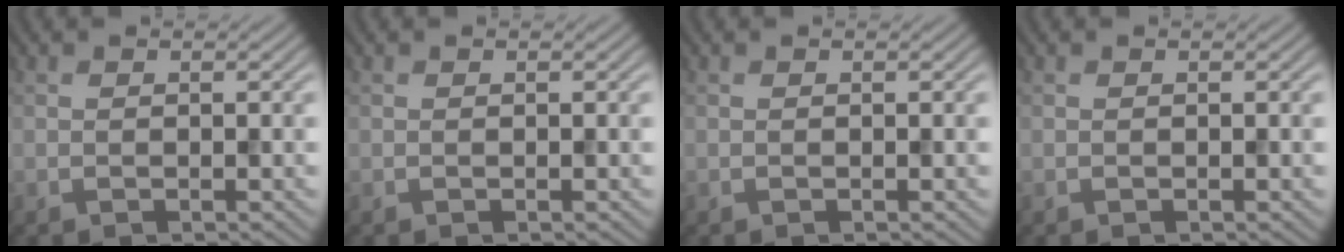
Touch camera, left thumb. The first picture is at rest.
{"total": 0.0}
{"total": 0.0}
{"total": 0.0}